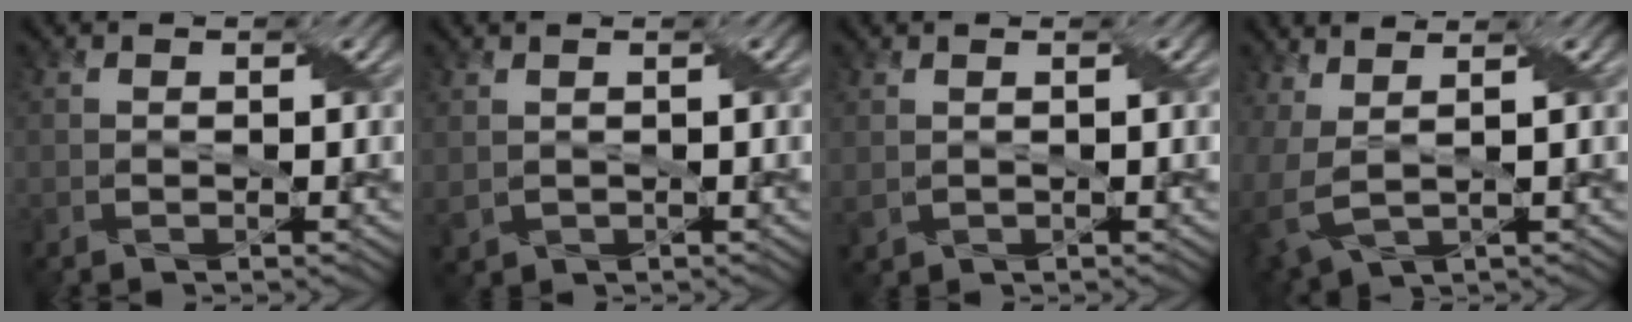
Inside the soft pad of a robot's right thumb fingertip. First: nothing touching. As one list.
[{"total": 1.5, "force": [0.5, 1.1, 0.9], "torque": [-0.030, -0.003, 0.017]}, {"total": 1.1, "force": [0.5, 0.8, 0.6], "torque": [-0.021, -0.002, 0.015]}, {"total": 4.8, "force": [1.5, 2.2, 3.9], "torque": [-0.114, -0.001, 0.043]}]